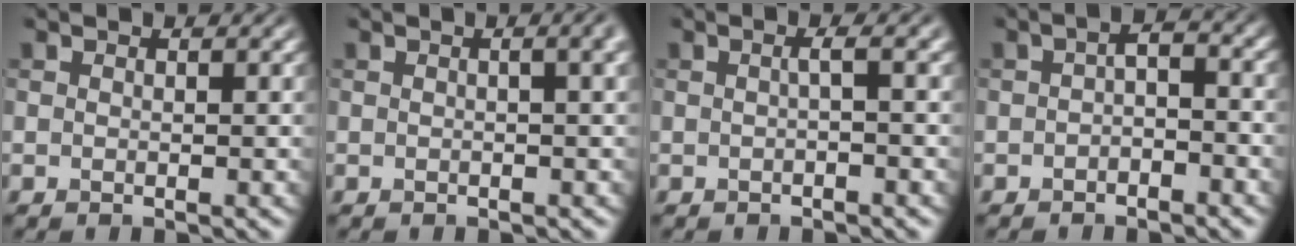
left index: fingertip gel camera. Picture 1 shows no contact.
{"total": 4.4, "force": [1.2, 2.0, 3.7], "torque": [-0.018, 0.024, -0.011]}
{"total": 1.6, "force": [-0.2, 0.4, 1.5], "torque": [-0.024, 0.010, -0.012]}
{"total": 2.2, "force": [-1.0, 1.0, 1.7], "torque": [-0.031, 0.006, -0.023]}